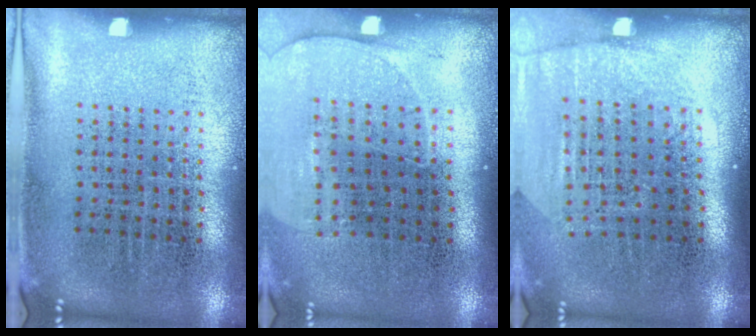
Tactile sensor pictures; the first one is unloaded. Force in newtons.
{"total": 1.4, "press": 1.3, "slide": 0.6}
{"total": 1.8, "press": 1.6, "slide": 0.7}